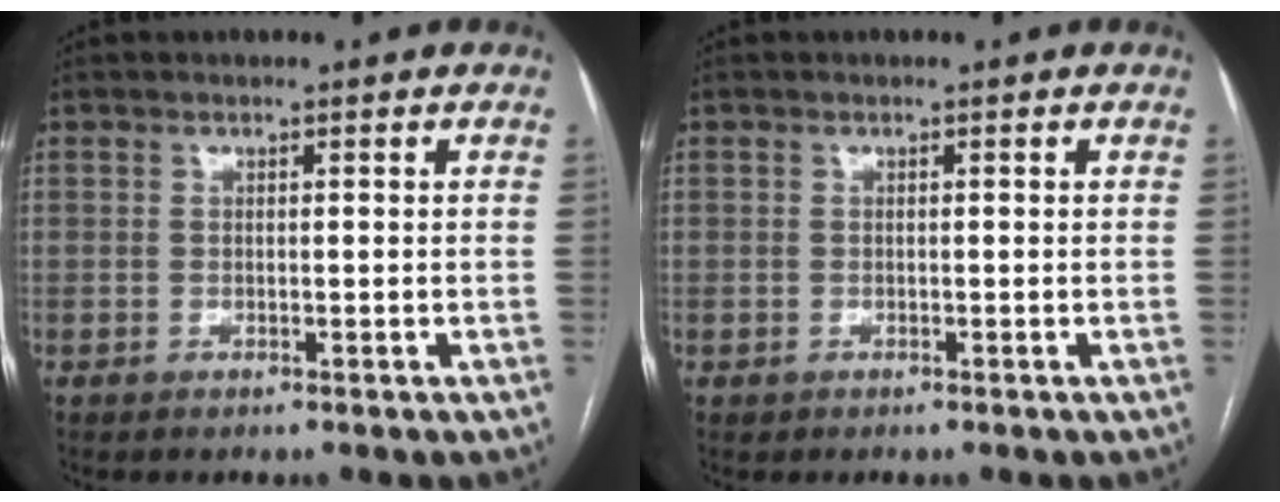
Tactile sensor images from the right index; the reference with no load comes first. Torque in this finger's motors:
{"motor_torque": [-0.31, 0.02, -0.82, -0.21]}